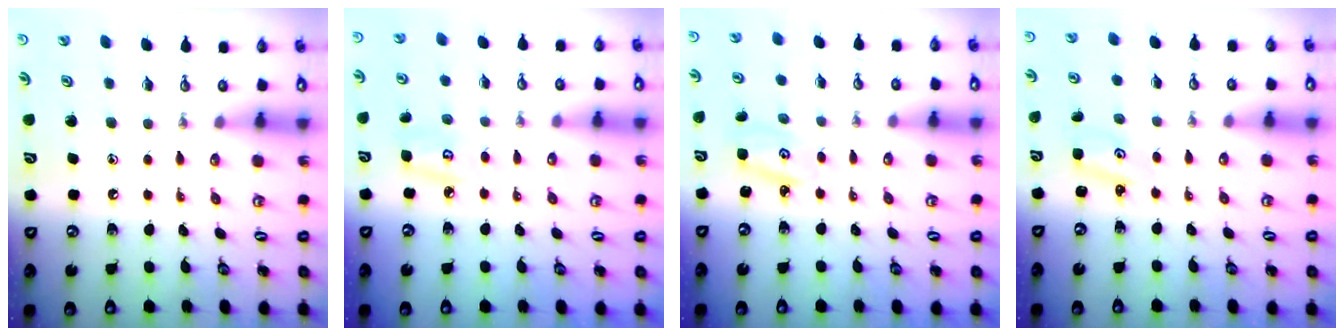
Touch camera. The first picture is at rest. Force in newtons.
{"total": 6.3, "press": 6.3, "slide": 0.5}
{"total": 2.2, "press": 2.2, "slide": 0.2}
{"total": 2.2, "press": 2.2, "slide": 0.3}